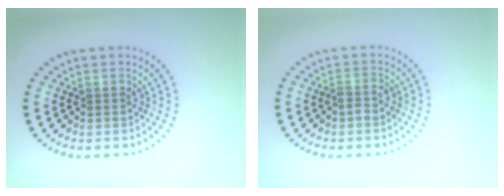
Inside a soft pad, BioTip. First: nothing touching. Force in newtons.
{"total": 1.1, "press": 0.9, "slide": 0.6}